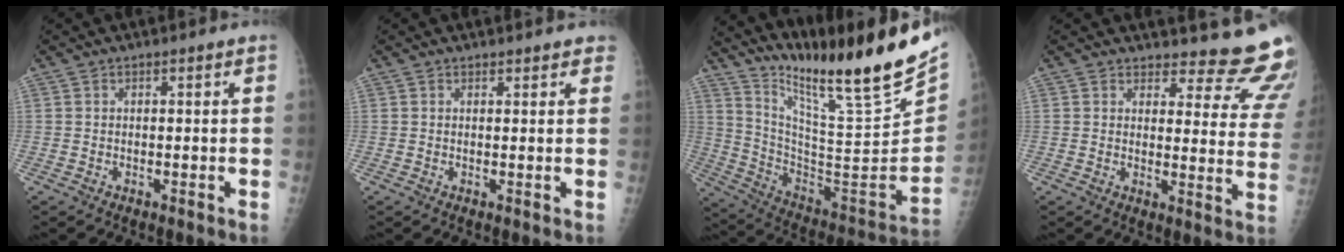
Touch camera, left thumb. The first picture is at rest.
{"total": 2.8, "force": [2.4, 1.1, 0.8], "torque": [0.018, -0.003, 0.020]}
{"total": 27.3, "force": [21.0, 2.9, 17.2], "torque": [-0.252, -0.123, 0.341]}
{"total": 15.2, "force": [14.8, 2.9, 2.2], "torque": [0.021, -0.155, 0.147]}